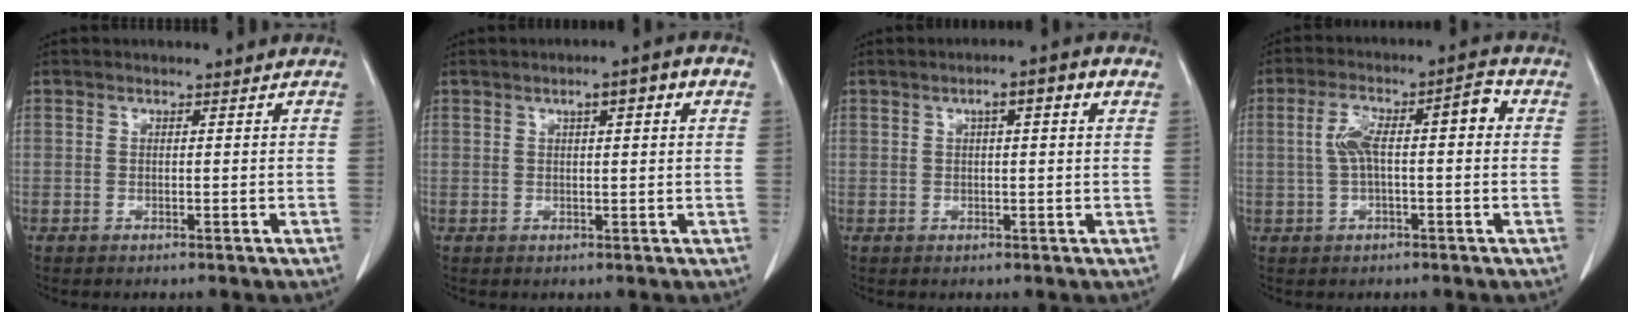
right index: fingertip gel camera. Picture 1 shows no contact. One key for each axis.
{"total": 4.9, "fx": 1.8, "fy": 0.5, "fz": 4.5, "tx": -0.065, "ty": 0.012, "tz": 0.024}
{"total": 4.7, "fx": 1.8, "fy": 0.5, "fz": 4.3, "tx": -0.066, "ty": 0.015, "tz": 0.023}
{"total": 8.6, "fx": 0.8, "fy": 2.2, "fz": 8.2, "tx": -0.151, "ty": 0.044, "tz": 0.014}